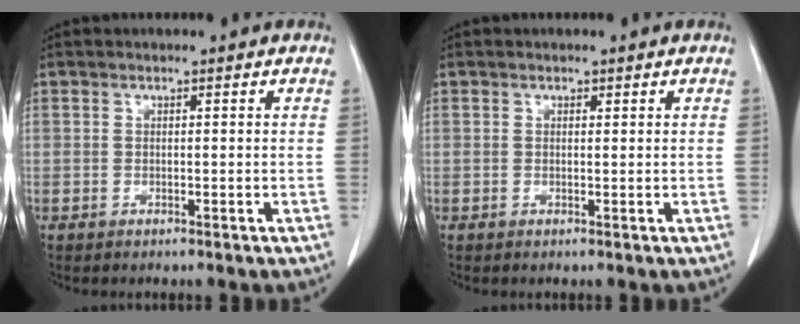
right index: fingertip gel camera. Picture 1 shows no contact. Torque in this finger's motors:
{"motor_torque": [0.04, 0.00, 0.01, 0.01]}